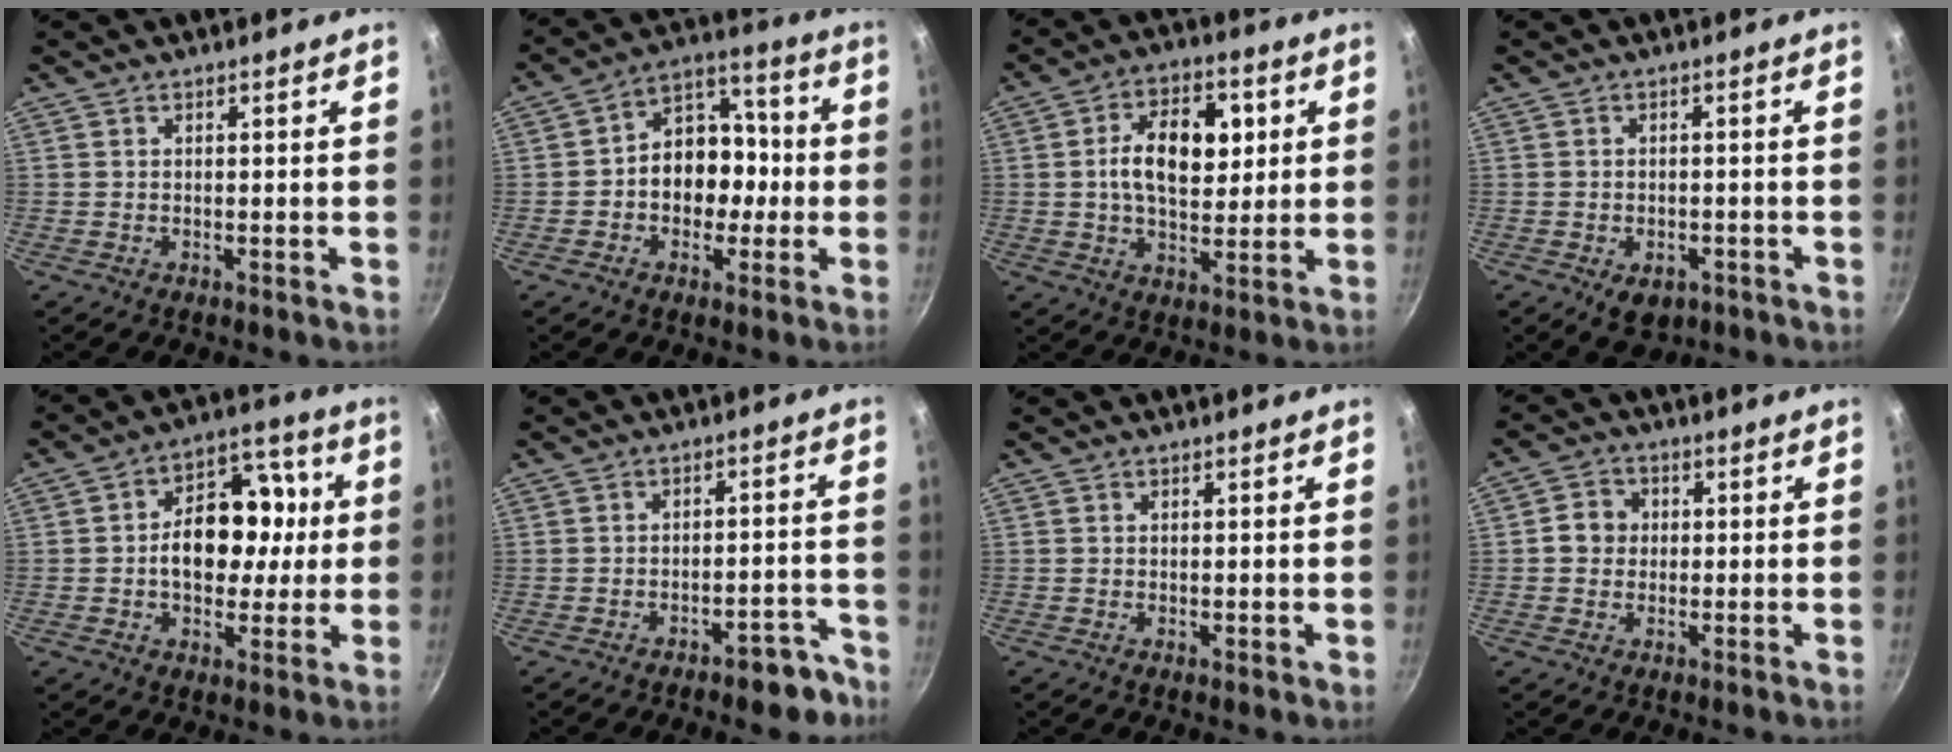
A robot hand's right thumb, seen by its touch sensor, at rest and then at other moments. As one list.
[{"total": 12.9, "force": [-1.1, 9.4, 8.8], "torque": [-0.086, 0.045, -0.027]}, {"total": 13.3, "force": [2.4, 7.9, 10.4], "torque": [-0.143, 0.002, 0.036]}, {"total": 5.1, "force": [-2.5, 3.3, 2.9], "torque": [-0.035, 0.010, -0.028]}, {"total": 15.3, "force": [0.5, 10.3, 11.2], "torque": [-0.121, 0.032, 0.003]}, {"total": 6.4, "force": [-4.6, 2.6, 3.6], "torque": [-0.030, 0.044, -0.056]}, {"total": 0.8, "force": [0.2, 0.1, 0.7], "torque": [-0.011, -0.005, 0.003]}, {"total": 4.8, "force": [0.3, 4.4, 2.1], "torque": [-0.020, 0.011, -0.001]}]